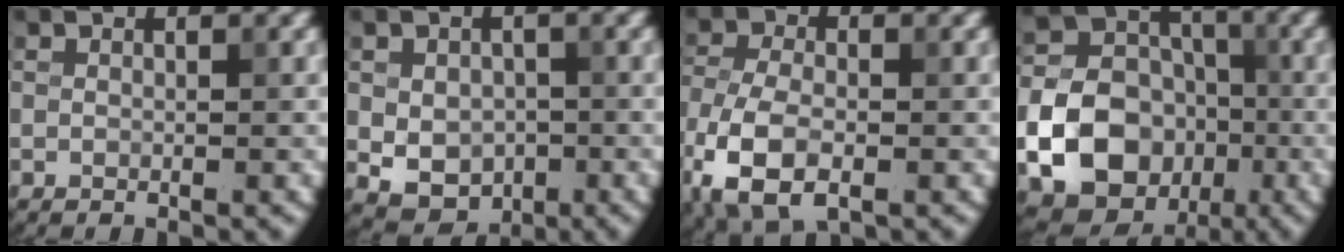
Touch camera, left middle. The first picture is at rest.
{"total": 4.8, "force": [-0.8, 3.7, 3.0], "torque": [-0.050, -0.008, -0.007]}
{"total": 7.0, "force": [-3.1, 3.8, 5.0], "torque": [-0.120, -0.011, -0.066]}
{"total": 11.1, "force": [-3.4, 8.9, 5.7], "torque": [-0.107, -0.024, -0.068]}